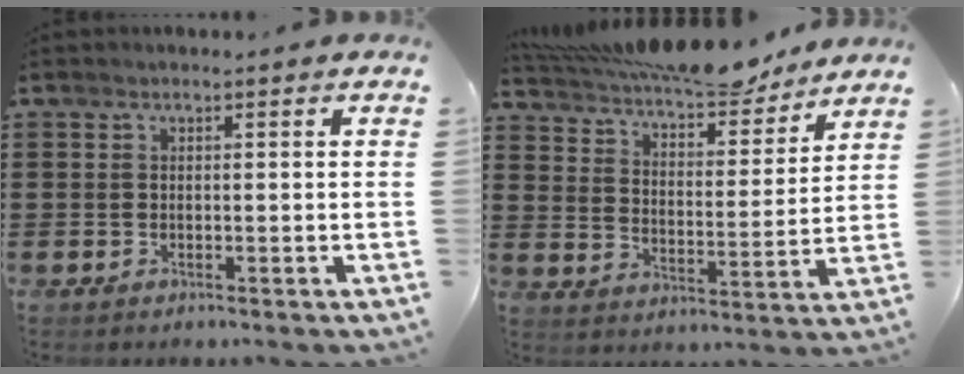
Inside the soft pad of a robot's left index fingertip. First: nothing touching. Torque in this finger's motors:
{"motor_torque": [1.01, -1.12, 0.35, 0.14]}